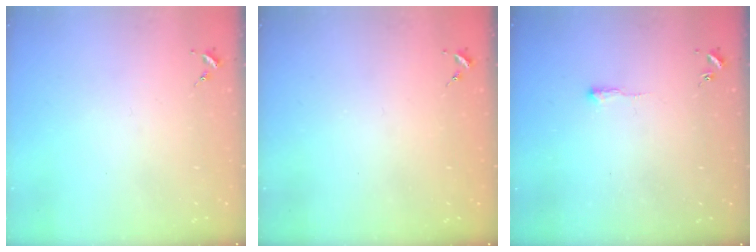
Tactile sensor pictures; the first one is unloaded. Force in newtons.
{"total": 0.7, "press": 0.7, "slide": 0.0}
{"total": 2.4, "press": 2.4, "slide": 0.4}